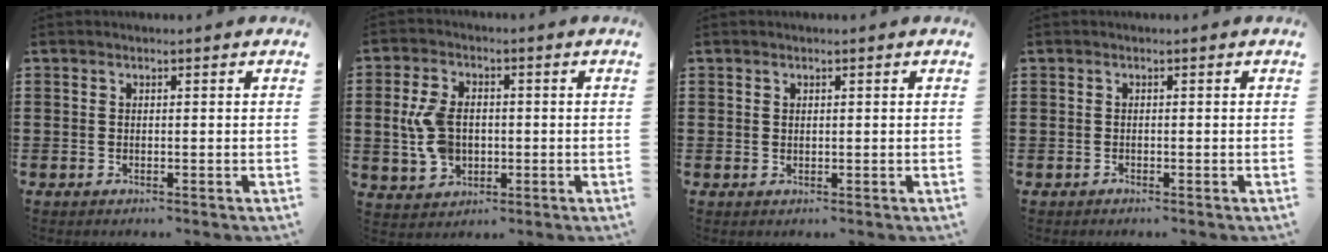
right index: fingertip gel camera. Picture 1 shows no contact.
{"total": 7.3, "force": [0.0, 4.9, 5.4], "torque": [-0.137, 0.005, -0.005]}
{"total": 0.6, "force": [0.3, 0.4, 0.2], "torque": [-0.006, 0.002, 0.007]}
{"total": 0.5, "force": [-0.4, 0.3, -0.1], "torque": [0.001, 0.005, -0.010]}